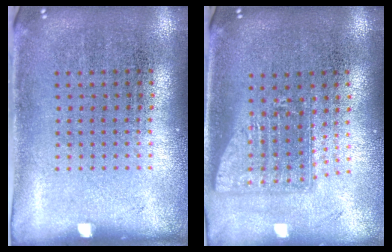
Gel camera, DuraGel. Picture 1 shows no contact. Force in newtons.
{"total": 1.6, "press": 1.2, "slide": 1.0}